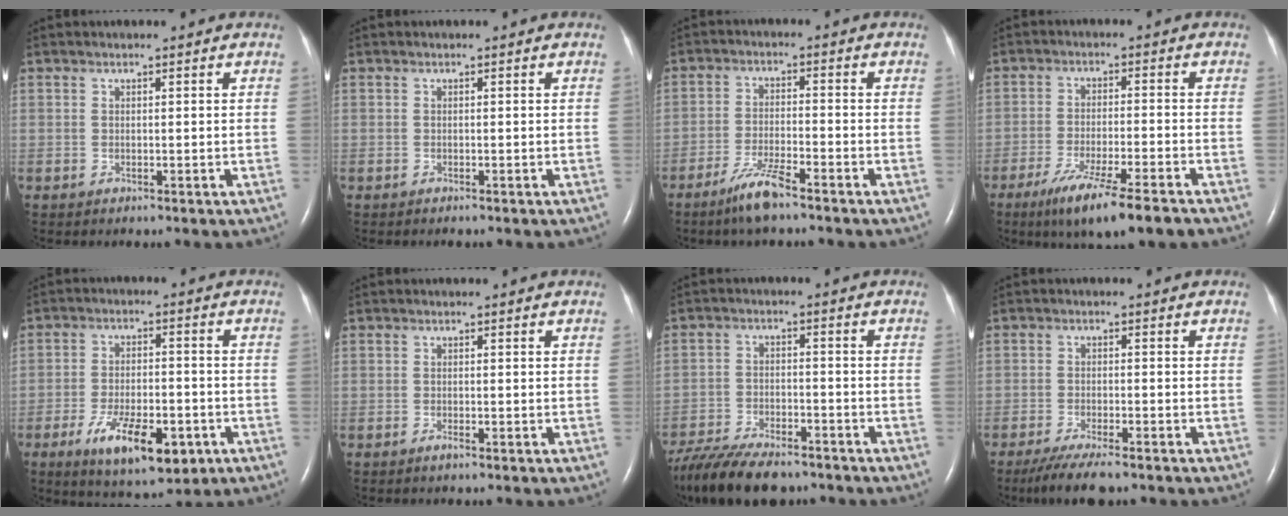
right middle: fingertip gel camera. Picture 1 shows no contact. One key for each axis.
{"total": 0.0}
{"total": 5.7, "fx": -4.3, "fy": 0.4, "fz": 3.7, "tx": -0.083, "ty": -0.011, "tz": -0.083}
{"total": 11.3, "fx": -7.9, "fy": 0.5, "fz": 8.1, "tx": -0.137, "ty": -0.029, "tz": -0.125}
{"total": 11.6, "fx": -5.5, "fy": 4.2, "fz": 9.3, "tx": -0.161, "ty": -0.013, "tz": -0.079}
{"total": 0.7, "fx": -0.5, "fy": 0.0, "fz": 0.4, "tx": -0.013, "ty": -0.001, "tz": -0.009}
{"total": 14.4, "fx": -11.6, "fy": 4.4, "fz": 7.2, "tx": -0.146, "ty": -0.019, "tz": -0.189}
{"total": 7.1, "fx": -5.6, "fy": 1.1, "fz": 4.2, "tx": -0.073, "ty": -0.017, "tz": -0.092}